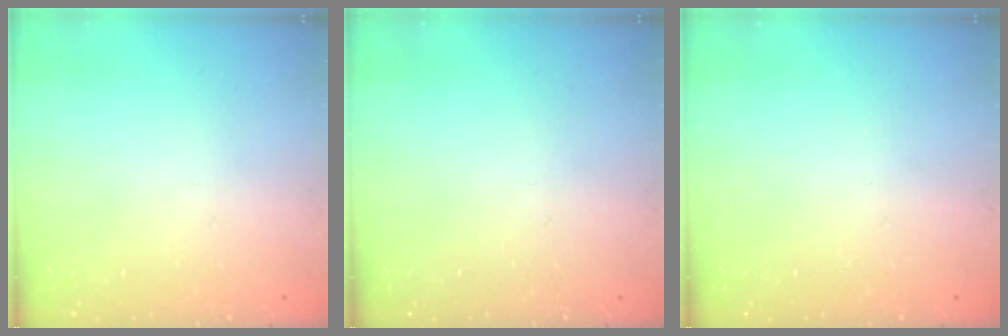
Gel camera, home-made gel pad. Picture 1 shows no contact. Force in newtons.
{"total": 0.0}
{"total": 0.0}